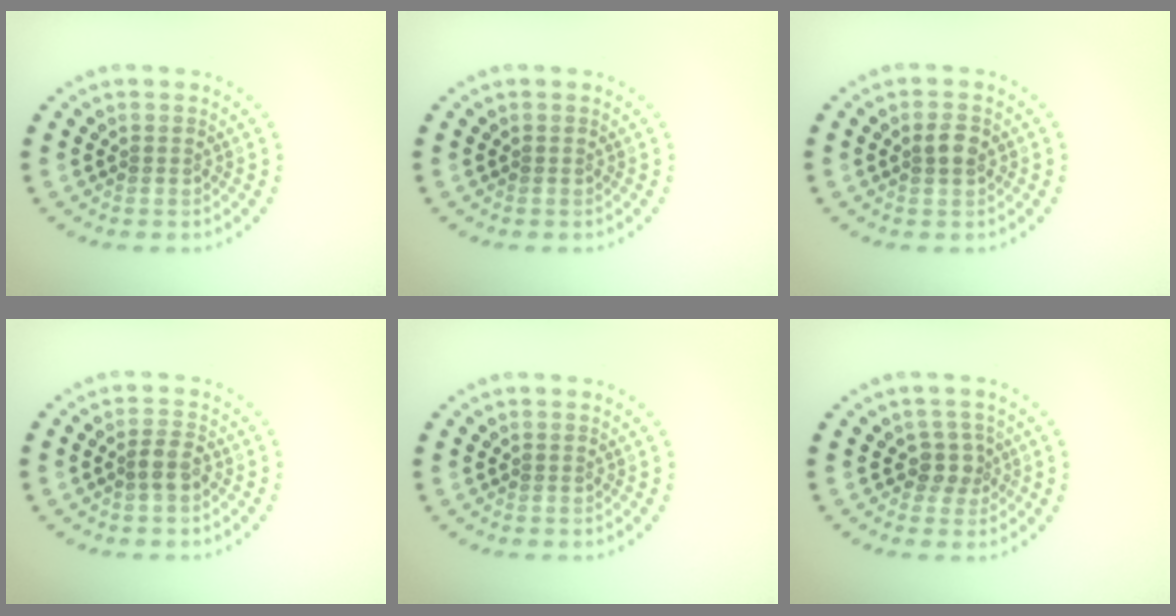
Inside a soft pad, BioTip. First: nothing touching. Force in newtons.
{"total": 0.0}
{"total": 1.7, "press": 1.7, "slide": 0.3}
{"total": 1.9, "press": 1.8, "slide": 0.7}
{"total": 0.0}
{"total": 2.2, "press": 1.8, "slide": 1.3}